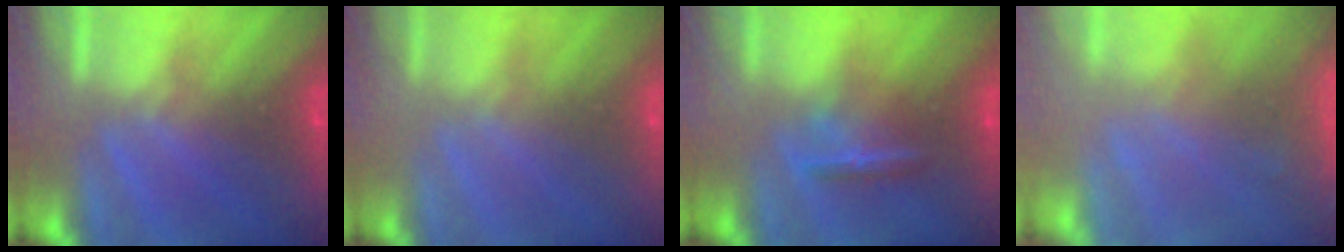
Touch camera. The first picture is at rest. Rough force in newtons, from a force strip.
{"total": 4.4}
{"total": 7.7}
{"total": 6.1}